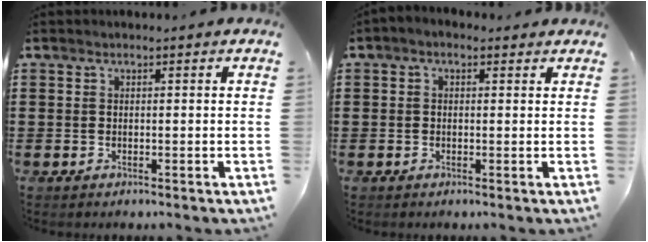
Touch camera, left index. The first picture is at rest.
{"total": 1.1, "force": [0.0, 0.7, 0.9], "torque": [-0.018, 0.005, -0.002]}